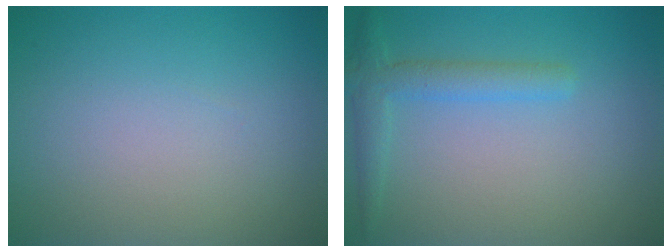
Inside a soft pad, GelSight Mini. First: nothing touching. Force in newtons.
{"total": 1.7, "press": 1.7, "slide": 0.1}